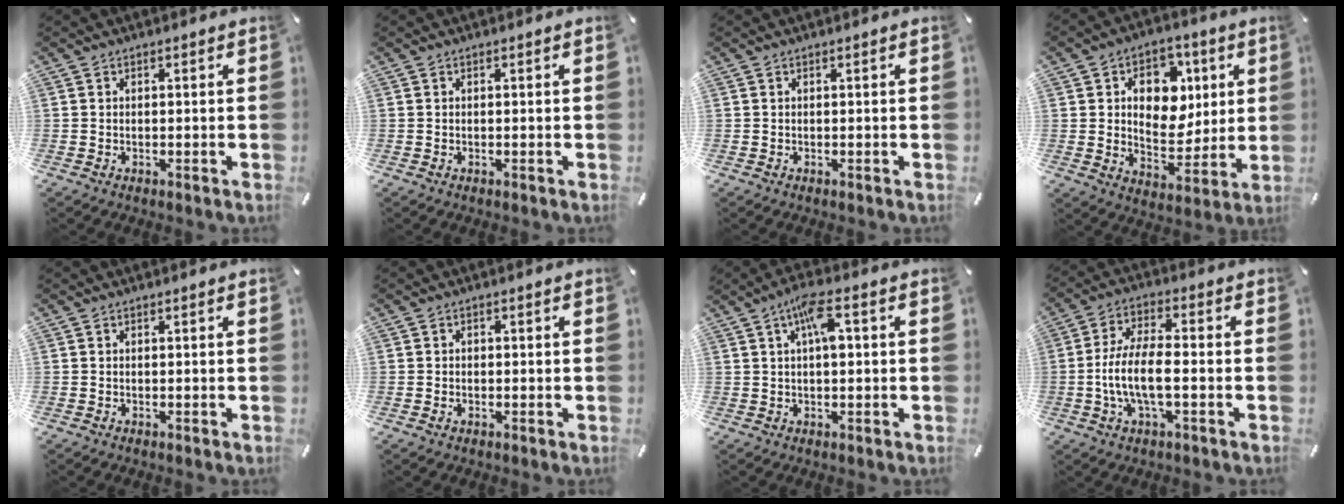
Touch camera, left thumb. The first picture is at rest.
{"total": 0.0}
{"total": 0.0}
{"total": 12.6, "force": [3.3, 9.9, 7.1], "torque": [-0.090, -0.010, 0.060]}
{"total": 0.0}
{"total": 1.1, "force": [-0.3, 0.8, 0.7], "torque": [-0.008, -0.001, -0.008]}
{"total": 7.0, "force": [1.7, 2.6, 6.2], "torque": [-0.107, 0.005, 0.024]}
{"total": 10.4, "force": [-2.1, 3.8, 9.5], "torque": [-0.190, -0.002, -0.038]}